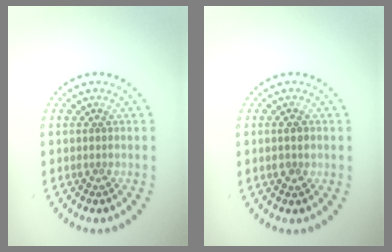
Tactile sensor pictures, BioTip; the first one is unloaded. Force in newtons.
{"total": 1.4, "press": 1.4, "slide": 0.2}